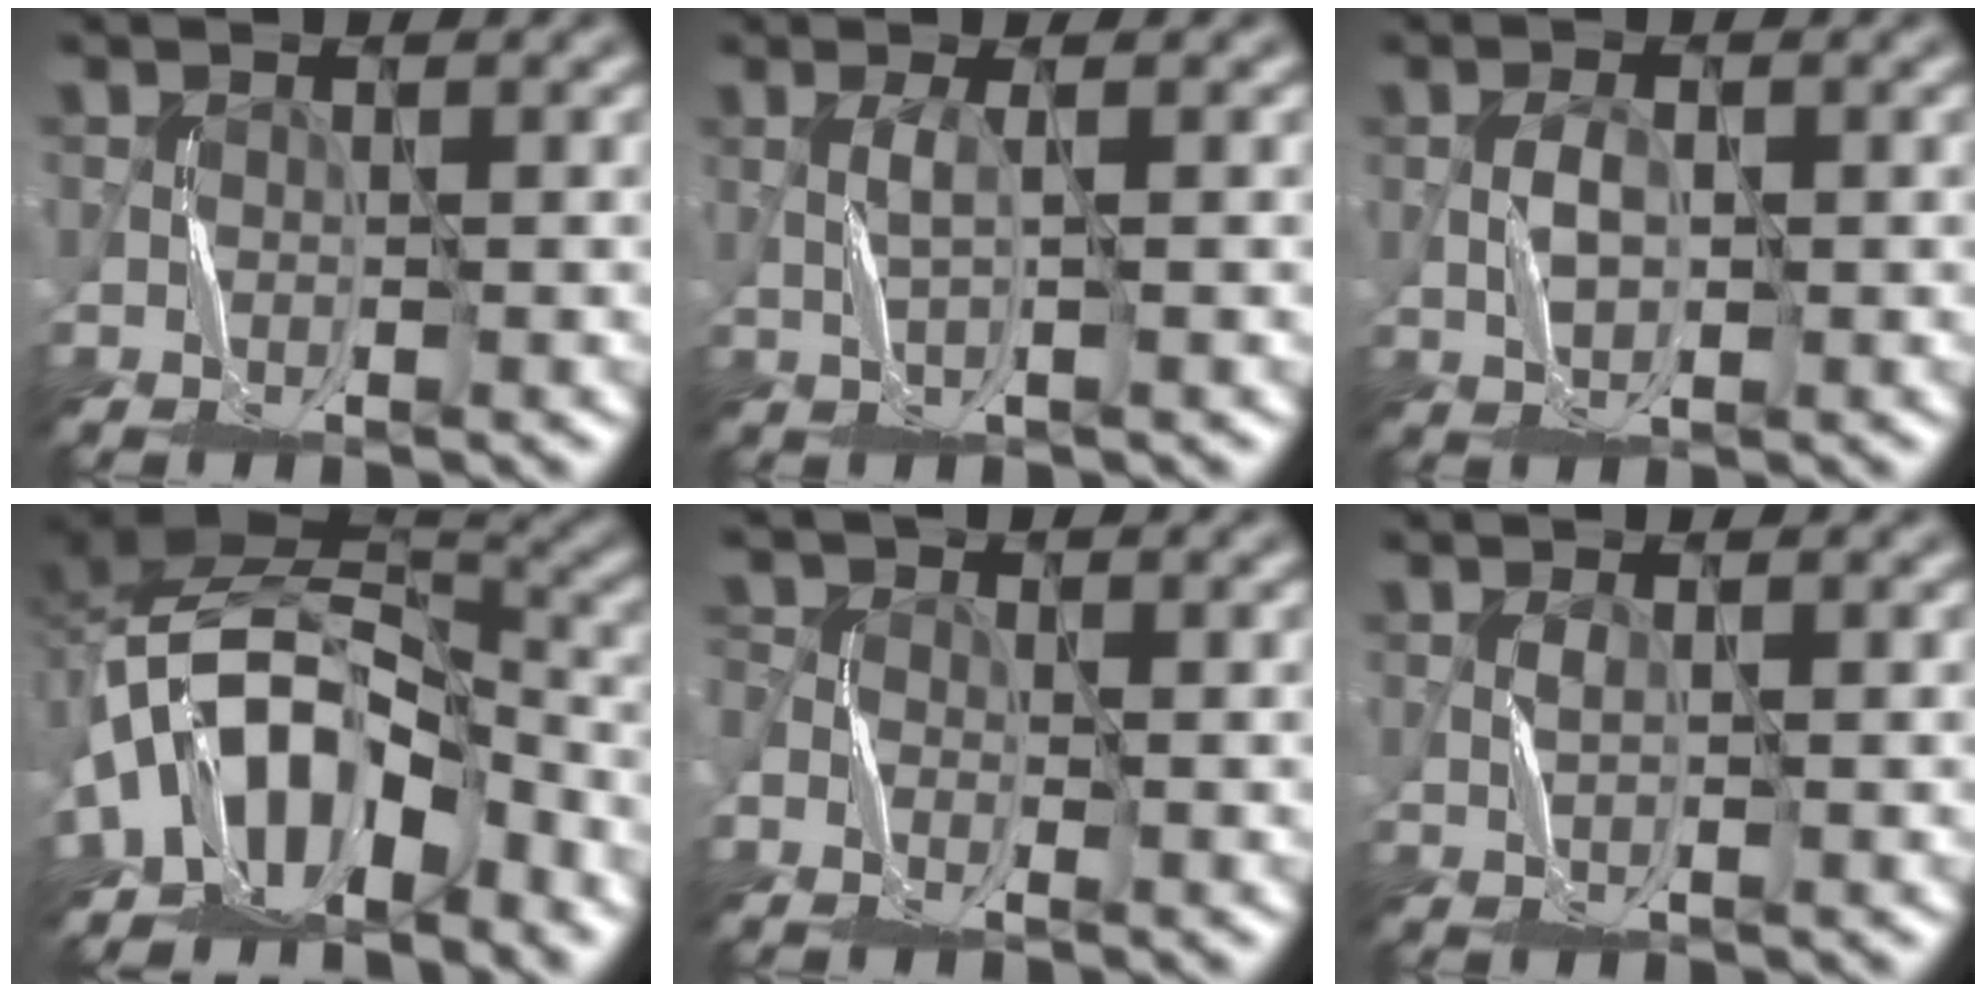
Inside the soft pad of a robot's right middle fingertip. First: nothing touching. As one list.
[{"total": 1.2, "force": [0.5, -0.1, 1.1], "torque": [-0.026, 0.001, 0.008]}, {"total": 1.5, "force": [0.2, 0.8, 1.3], "torque": [-0.028, 0.002, 0.005]}, {"total": 10.5, "force": [-5.7, 6.3, 6.2], "torque": [-0.094, 0.009, -0.106]}, {"total": 1.8, "force": [-0.7, 1.1, 1.3], "torque": [-0.034, -0.003, -0.013]}, {"total": 0.7, "force": [0.6, -0.2, 0.3], "torque": [-0.010, 0.001, 0.011]}]